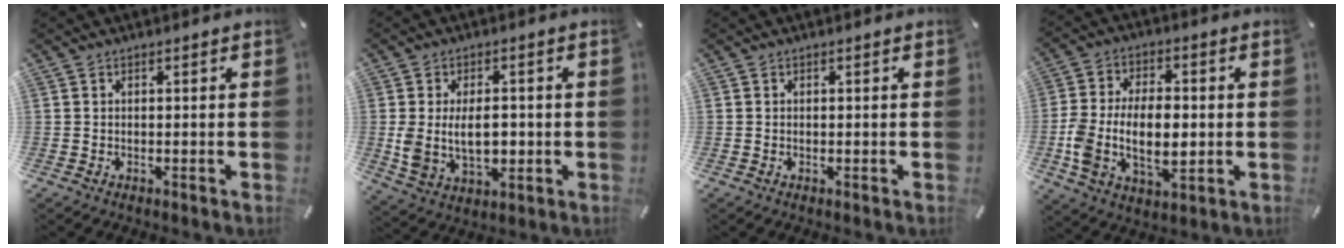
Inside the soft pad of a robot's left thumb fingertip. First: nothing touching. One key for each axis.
{"total": 10.2, "fx": 0.0, "fy": 6.8, "fz": 7.7, "tx": -0.139, "ty": -0.002, "tz": 0.000}
{"total": 0.0}
{"total": 13.7, "fx": -1.6, "fy": 8.8, "fz": 10.4, "tx": -0.208, "ty": 0.003, "tz": -0.026}